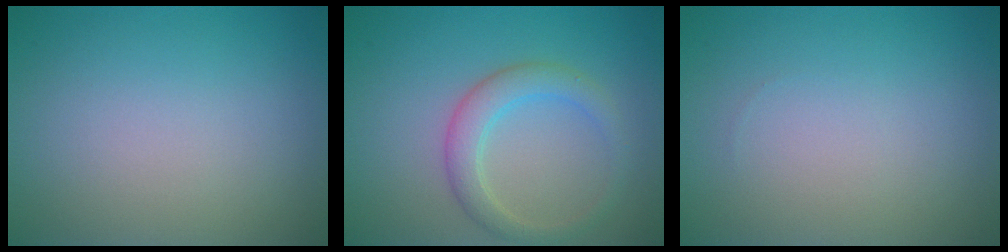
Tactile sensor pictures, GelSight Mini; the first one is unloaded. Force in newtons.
{"total": 3.0, "press": 3.0, "slide": 0.1}
{"total": 0.0}